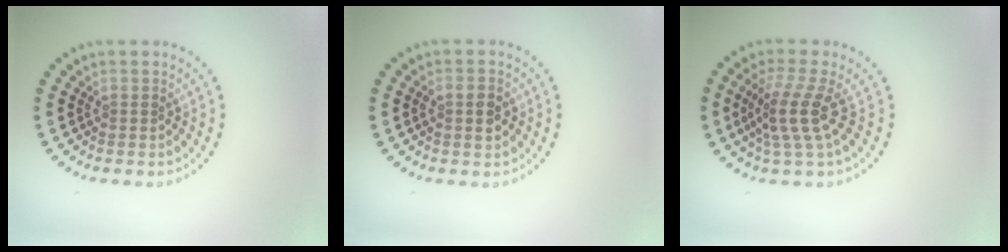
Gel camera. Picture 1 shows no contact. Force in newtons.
{"total": 1.8, "press": 1.8, "slide": 0.2}
{"total": 3.9, "press": 2.9, "slide": 2.6}